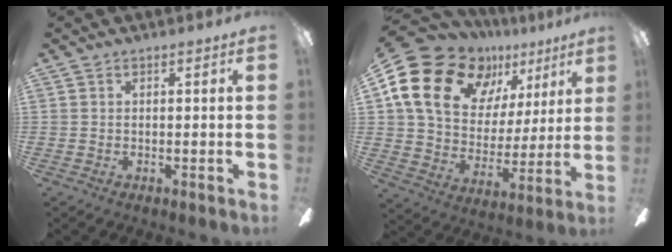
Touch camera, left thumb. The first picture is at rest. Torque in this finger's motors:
{"motor_torque": [2.50, 2.50, 1.40, -1.37, 0.21]}